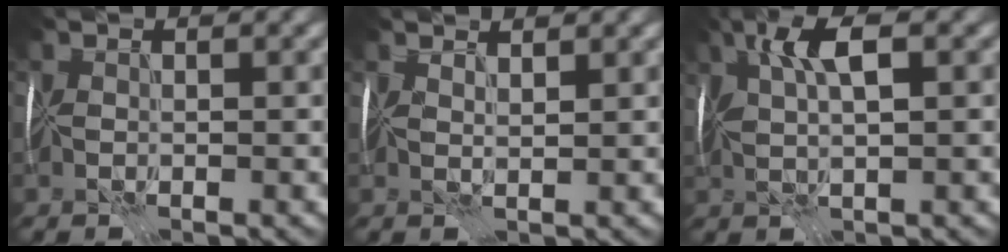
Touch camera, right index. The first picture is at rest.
{"total": 2.2, "force": [1.9, 0.3, 1.1], "torque": [-0.013, 0.007, 0.020]}
{"total": 5.8, "force": [2.2, 1.9, 5.0], "torque": [-0.097, 0.011, 0.037]}